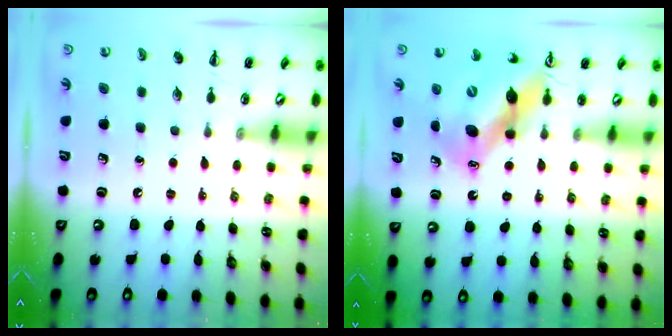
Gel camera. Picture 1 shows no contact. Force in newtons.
{"total": 11.0, "press": 10.5, "slide": 3.4}